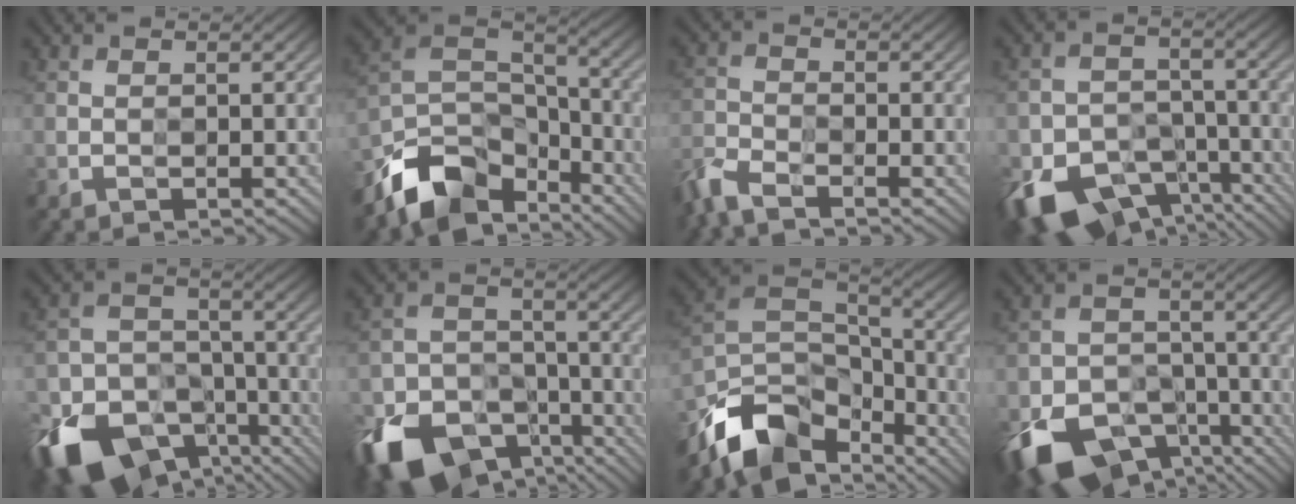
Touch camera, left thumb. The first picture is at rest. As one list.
[{"total": 11.3, "force": [-7.9, 5.9, 5.5], "torque": [-0.111, -0.002, -0.155]}, {"total": 4.7, "force": [-3.9, 1.0, 2.3], "torque": [-0.062, -0.011, -0.094]}, {"total": 13.3, "force": [-8.1, 8.4, 6.4], "torque": [-0.136, -0.033, -0.128]}, {"total": 16.8, "force": [-10.3, 10.4, 8.3], "torque": [-0.202, -0.050, -0.169]}, {"total": 14.9, "force": [-9.2, 9.0, 7.5], "torque": [-0.184, -0.041, -0.158]}, {"total": 12.3, "force": [-8.4, 6.4, 6.4], "torque": [-0.150, -0.007, -0.161]}, {"total": 13.4, "force": [-7.9, 8.3, 6.9], "torque": [-0.153, -0.032, -0.130]}]